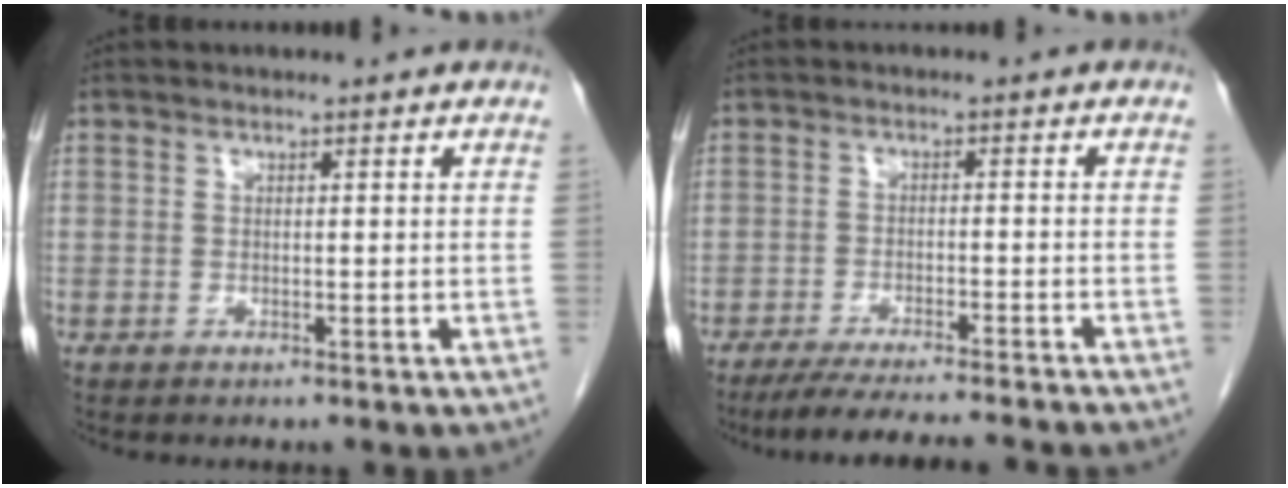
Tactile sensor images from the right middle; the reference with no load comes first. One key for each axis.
{"total": 12.1, "fx": -10.7, "fy": -0.1, "fz": 5.7, "tx": -0.067, "ty": -0.019, "tz": -0.154}